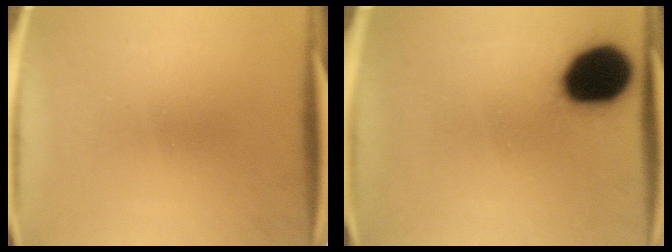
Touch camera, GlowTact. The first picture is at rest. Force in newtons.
{"total": 18.4}